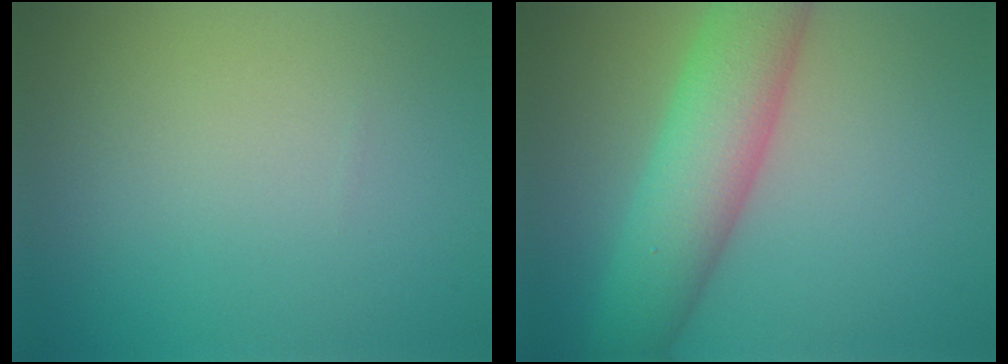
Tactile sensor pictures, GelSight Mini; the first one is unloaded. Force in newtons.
{"total": 8.3, "press": 8.3, "slide": 0.3}